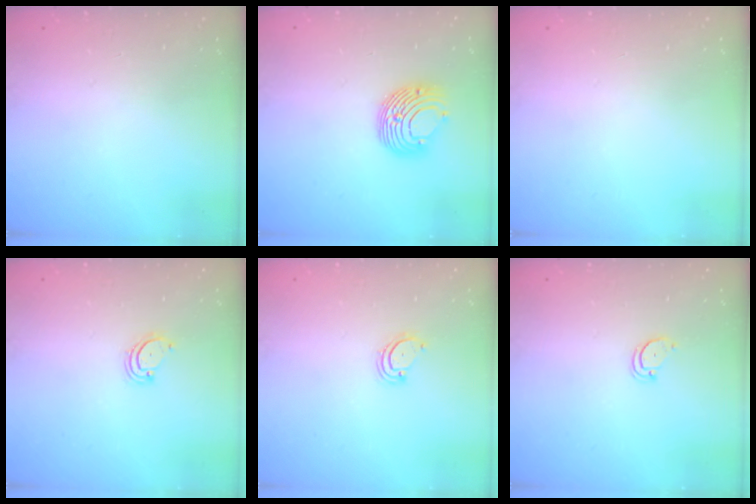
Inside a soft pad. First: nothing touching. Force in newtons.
{"total": 10.6, "press": 10.6, "slide": 0.3}
{"total": 0.0}
{"total": 3.0, "press": 3.0, "slide": 0.4}
{"total": 3.0, "press": 3.0, "slide": 0.4}
{"total": 2.4, "press": 2.4, "slide": 0.2}